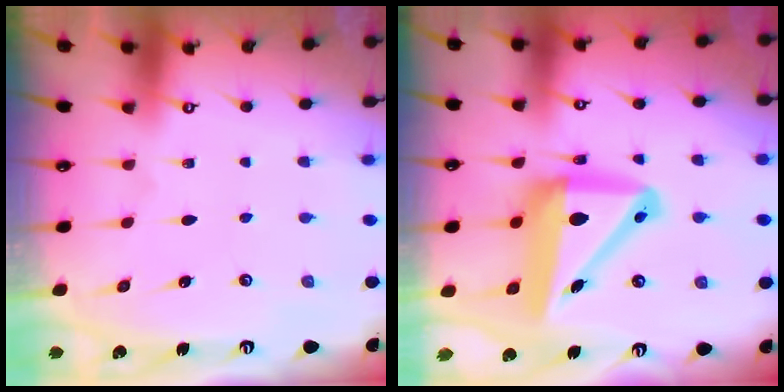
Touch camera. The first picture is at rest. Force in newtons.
{"total": 15.2, "press": 14.9, "slide": 3.1}